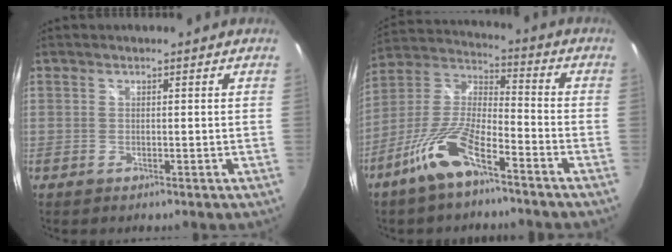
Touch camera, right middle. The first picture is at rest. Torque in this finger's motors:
{"motor_torque": [1.14, -1.00, 0.40, 0.21]}